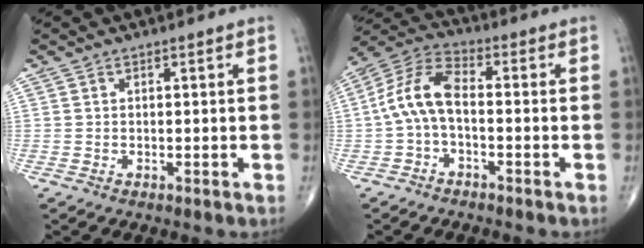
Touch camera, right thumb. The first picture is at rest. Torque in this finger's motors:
{"motor_torque": [-0.34, 0.73, 1.13, -0.17, 0.09]}